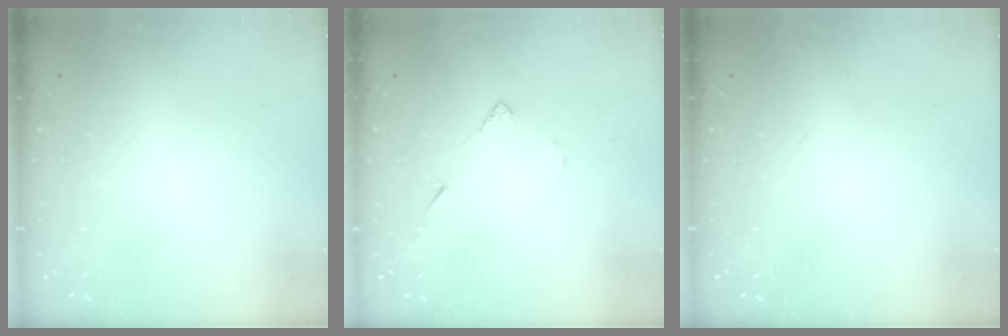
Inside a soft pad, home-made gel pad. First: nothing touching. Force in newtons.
{"total": 5.7, "press": 5.7, "slide": 0.5}
{"total": 0.0}